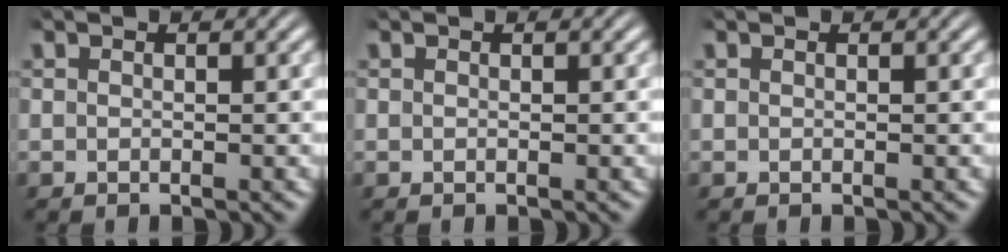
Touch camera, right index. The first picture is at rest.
{"total": 0.0}
{"total": 0.0}